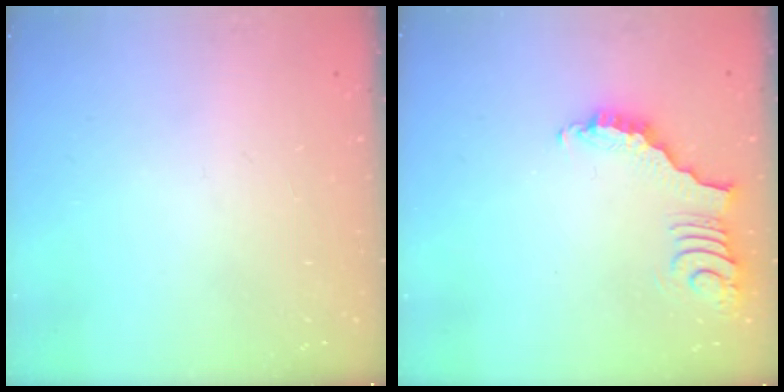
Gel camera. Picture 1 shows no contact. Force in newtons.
{"total": 3.9, "press": 3.8, "slide": 0.7}